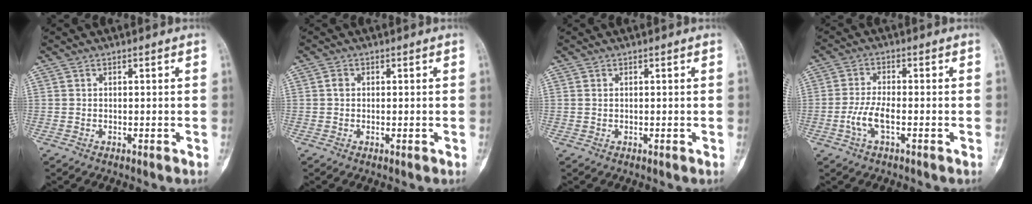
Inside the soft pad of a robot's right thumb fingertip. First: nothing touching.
{"total": 1.3, "force": [0.0, 0.9, 0.9], "torque": [-0.012, 0.001, -0.003]}
{"total": 0.5, "force": [0.0, 0.3, 0.4], "torque": [-0.013, 0.003, 0.001]}
{"total": 5.1, "force": [-1.7, 1.8, 4.4], "torque": [-0.102, 0.011, -0.033]}